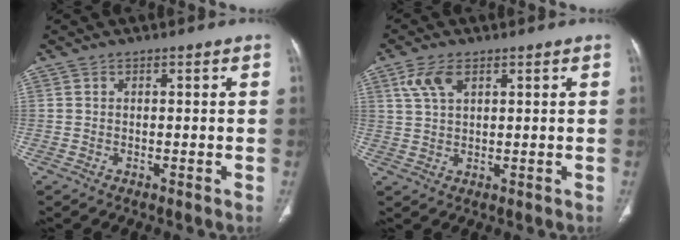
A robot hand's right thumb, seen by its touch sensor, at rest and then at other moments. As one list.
[{"total": 5.1, "force": [2.4, 2.6, 3.6], "torque": [-0.077, 0.001, 0.053]}]